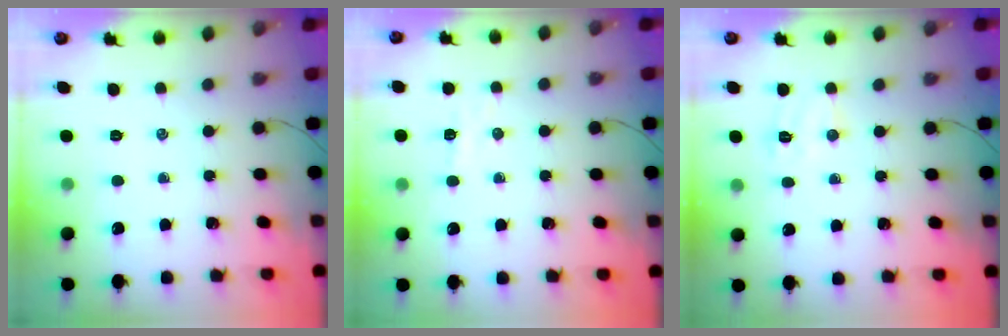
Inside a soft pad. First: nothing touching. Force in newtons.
{"total": 3.9, "press": 3.8, "slide": 1.0}
{"total": 6.3, "press": 6.2, "slide": 1.1}